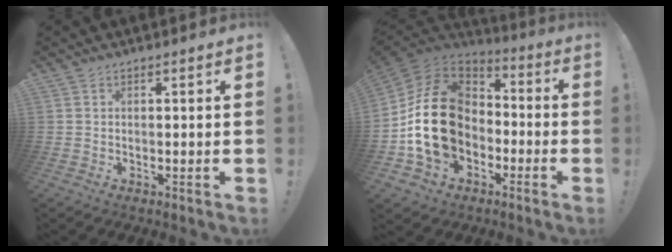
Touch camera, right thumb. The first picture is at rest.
{"total": 22.5, "force": [-1.6, 16.9, 14.7], "torque": [-0.271, 0.025, -0.008]}